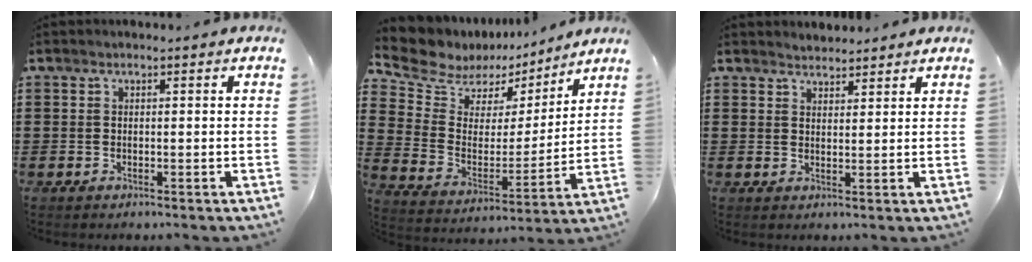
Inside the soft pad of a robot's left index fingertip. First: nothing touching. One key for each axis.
{"total": 7.1, "fx": 5.8, "fy": 4.0, "fz": 0.4, "tx": -0.056, "ty": -0.043, "tz": 0.103}
{"total": 2.1, "fx": 2.1, "fy": 0.3, "fz": -0.3, "tx": 0.000, "ty": 0.000, "tz": 0.041}